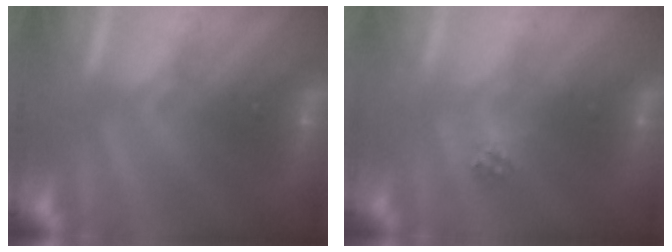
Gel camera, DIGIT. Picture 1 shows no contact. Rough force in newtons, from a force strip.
{"total": 2.1}